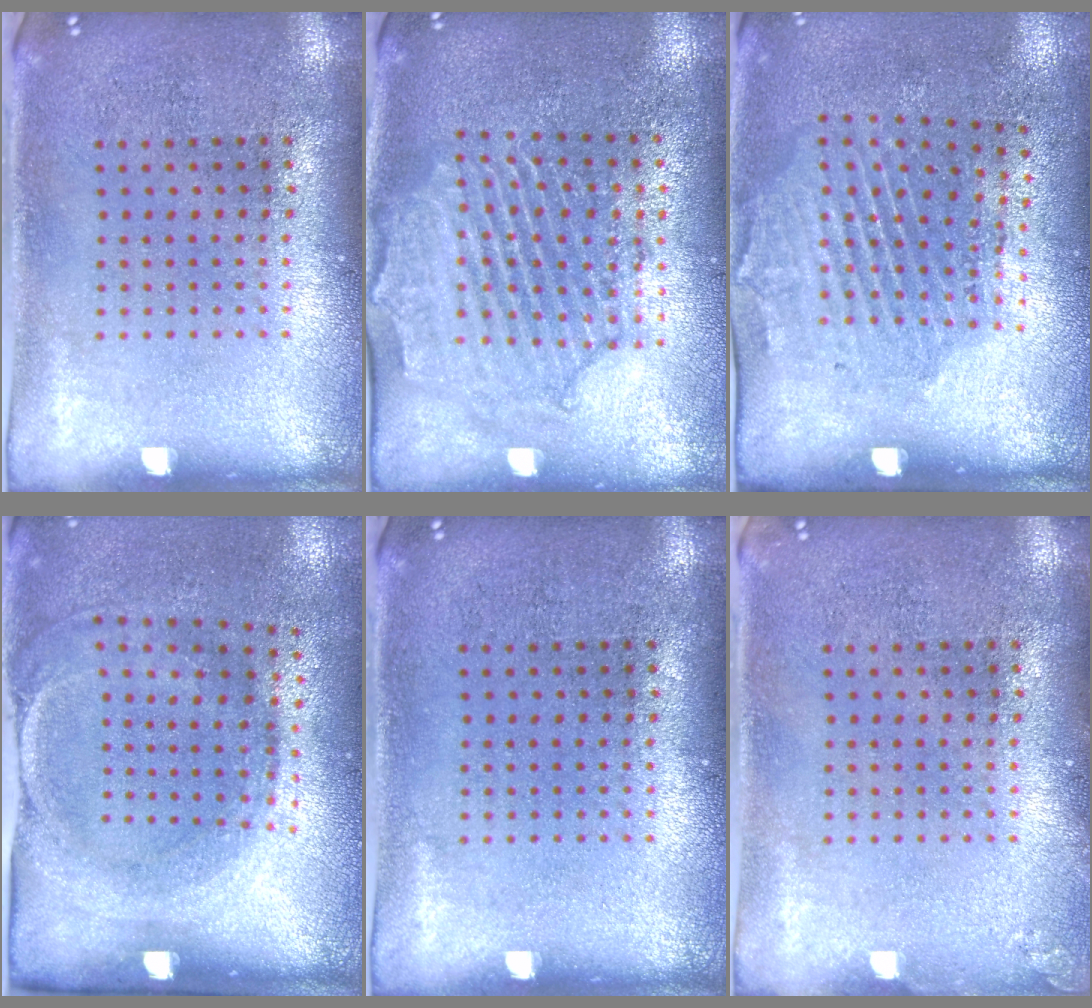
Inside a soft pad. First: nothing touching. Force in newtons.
{"total": 2.1, "press": 2.0, "slide": 0.6}
{"total": 2.0, "press": 1.2, "slide": 1.6}
{"total": 1.8, "press": 1.2, "slide": 1.3}
{"total": 0.0}
{"total": 0.6, "press": 0.6, "slide": 0.0}